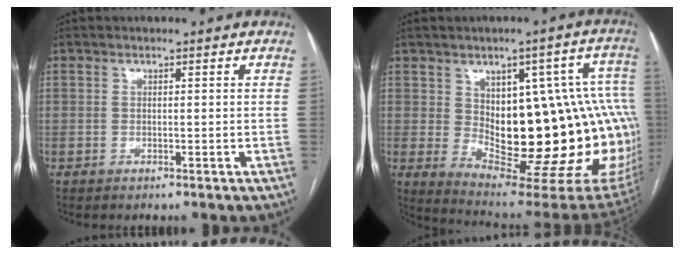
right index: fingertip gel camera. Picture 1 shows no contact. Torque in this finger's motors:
{"motor_torque": [1.97, -0.17, 0.84, 0.18]}